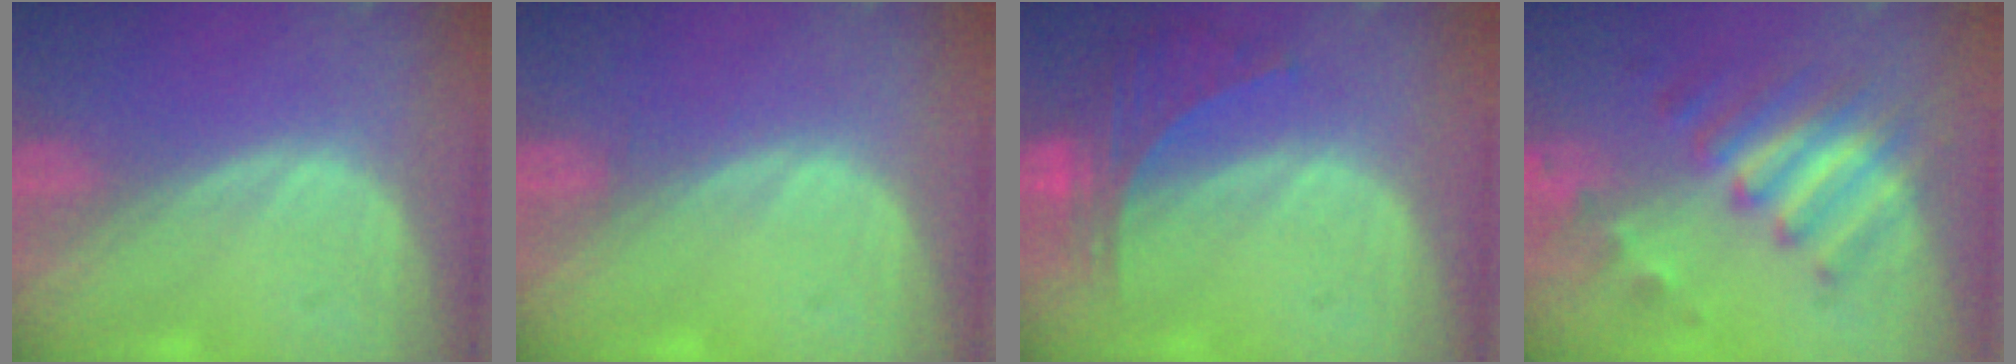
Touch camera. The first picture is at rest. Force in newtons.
{"total": 0.6, "press": 0.6, "slide": 0.2}
{"total": 6.2, "press": 5.8, "slide": 2.2}
{"total": 7.5, "press": 7.4, "slide": 0.9}